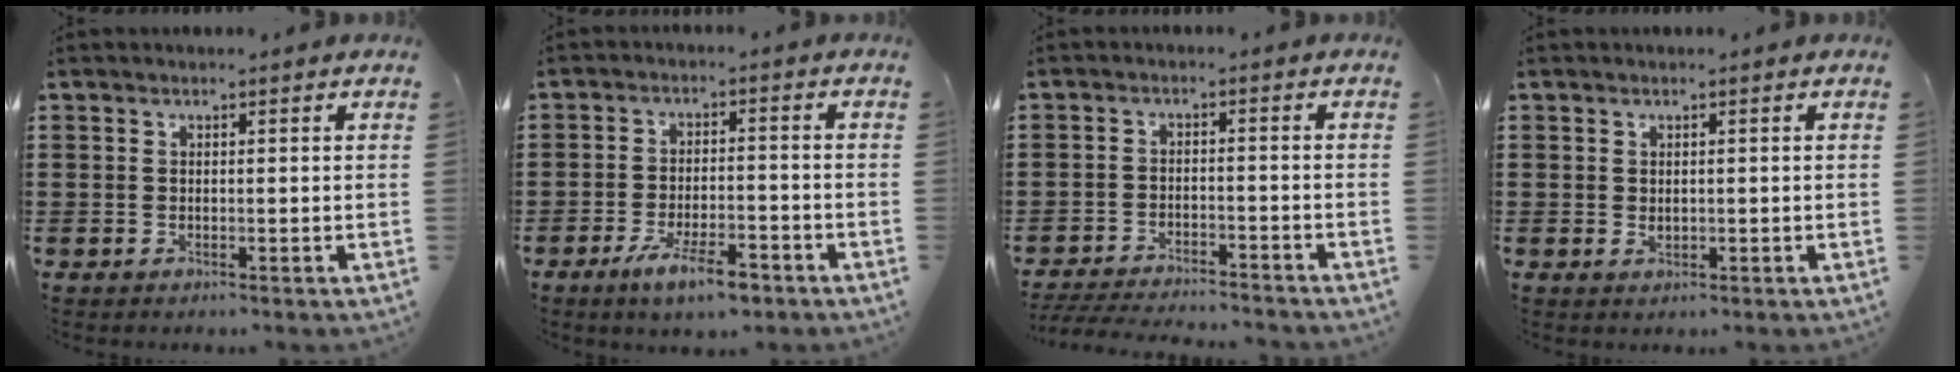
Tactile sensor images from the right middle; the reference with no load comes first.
{"total": 6.5, "force": [-4.2, 1.8, 4.7], "torque": [-0.091, 0.001, -0.076]}
{"total": 4.1, "force": [-4.0, 0.1, 0.8], "torque": [-0.021, -0.003, -0.085]}
{"total": 0.7, "force": [0.2, 0.5, 0.5], "torque": [-0.011, 0.004, 0.002]}